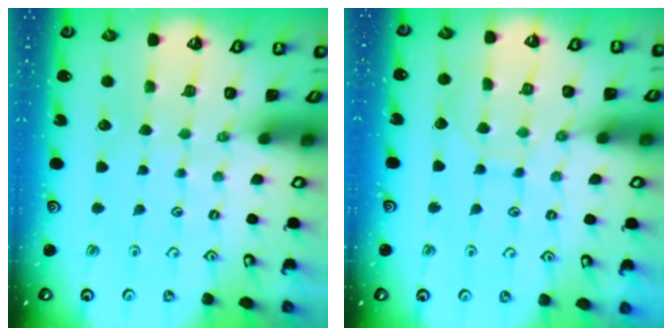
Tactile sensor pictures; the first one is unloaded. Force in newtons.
{"total": 5.0, "press": 5.0, "slide": 0.2}